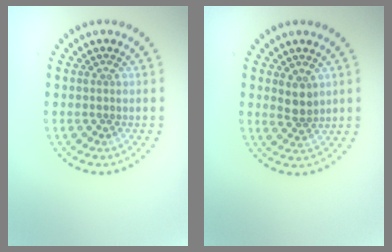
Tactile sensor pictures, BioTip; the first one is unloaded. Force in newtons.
{"total": 2.0, "press": 1.8, "slide": 1.0}